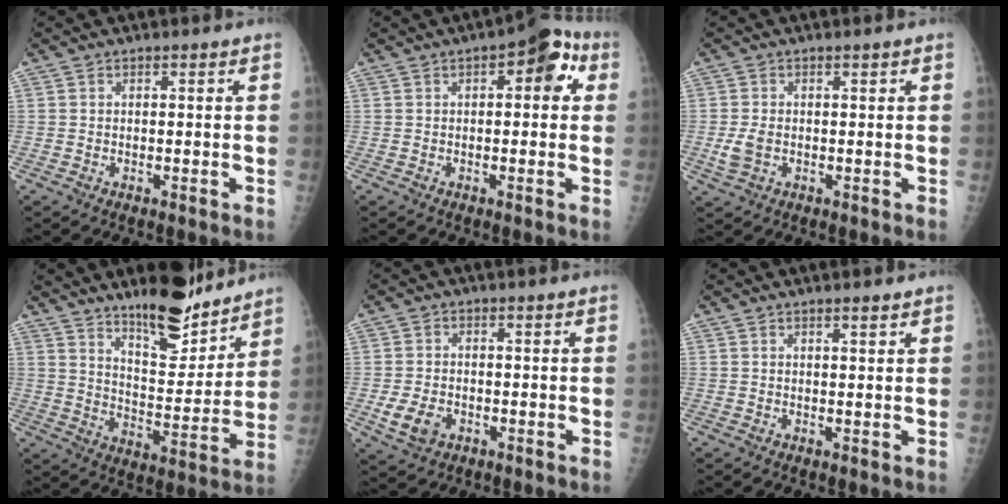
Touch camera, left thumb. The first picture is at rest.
{"total": 8.0, "force": [2.3, 3.7, 6.7], "torque": [-0.051, 0.017, 0.015]}
{"total": 3.4, "force": [-0.1, 2.1, 2.7], "torque": [-0.058, 0.002, 0.004]}
{"total": 14.6, "force": [11.7, 4.6, 7.5], "torque": [-0.075, -0.093, 0.188]}
{"total": 5.4, "force": [-1.7, 4.0, 3.2], "torque": [-0.058, 0.003, -0.026]}
{"total": 1.3, "force": [1.0, 0.1, 0.8], "torque": [-0.011, -0.006, 0.016]}